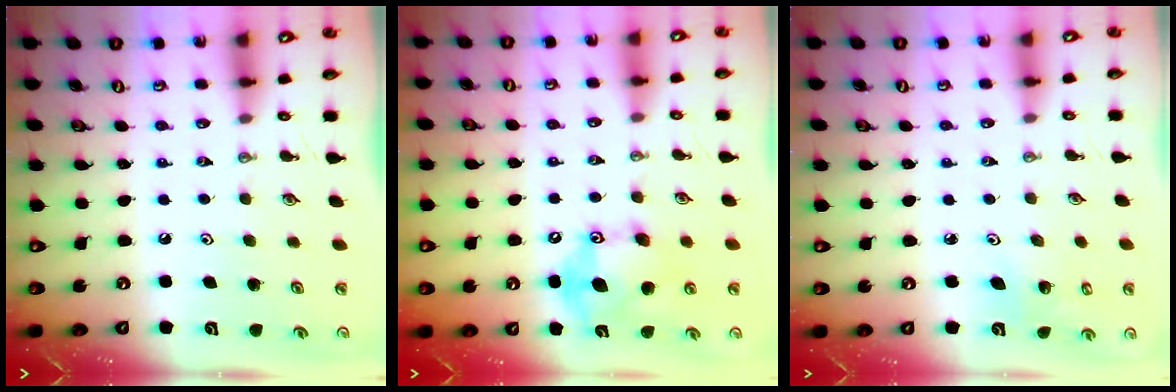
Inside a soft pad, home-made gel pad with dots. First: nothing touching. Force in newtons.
{"total": 12.8, "press": 12.8, "slide": 0.2}
{"total": 5.1, "press": 5.0, "slide": 1.0}